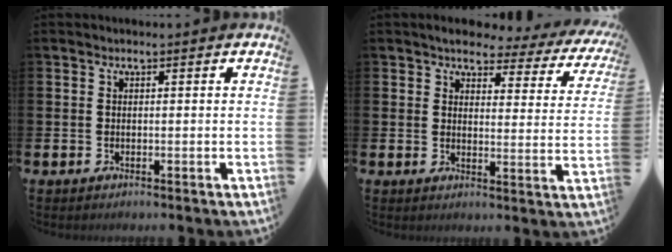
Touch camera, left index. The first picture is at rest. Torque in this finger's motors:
{"motor_torque": [0.99, -1.14, 0.24, 0.01]}